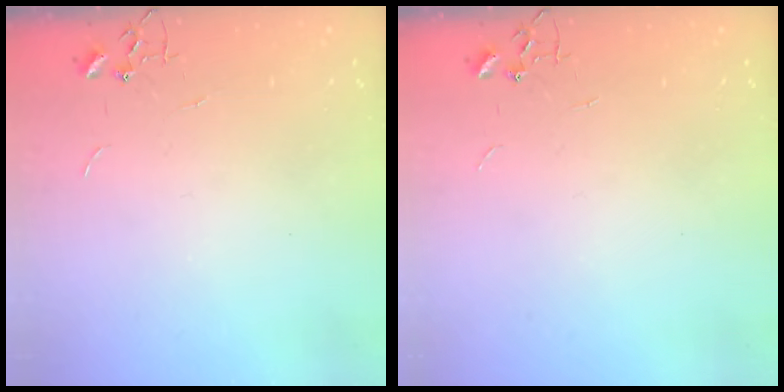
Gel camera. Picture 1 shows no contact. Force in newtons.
{"total": 0.0}